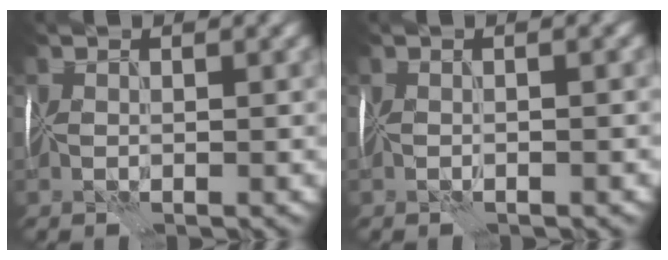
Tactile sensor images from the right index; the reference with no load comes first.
{"total": 2.4, "force": [0.4, 1.0, 2.1], "torque": [-0.004, 0.006, -0.014]}